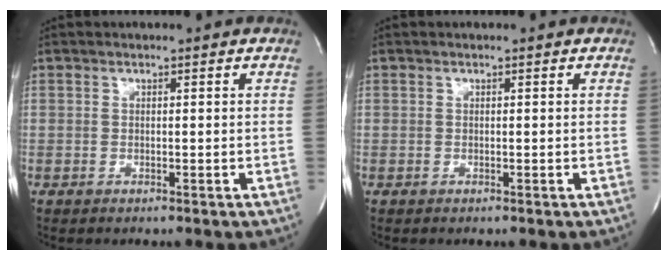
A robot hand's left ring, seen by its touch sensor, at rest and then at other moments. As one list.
[{"total": 0.0}]